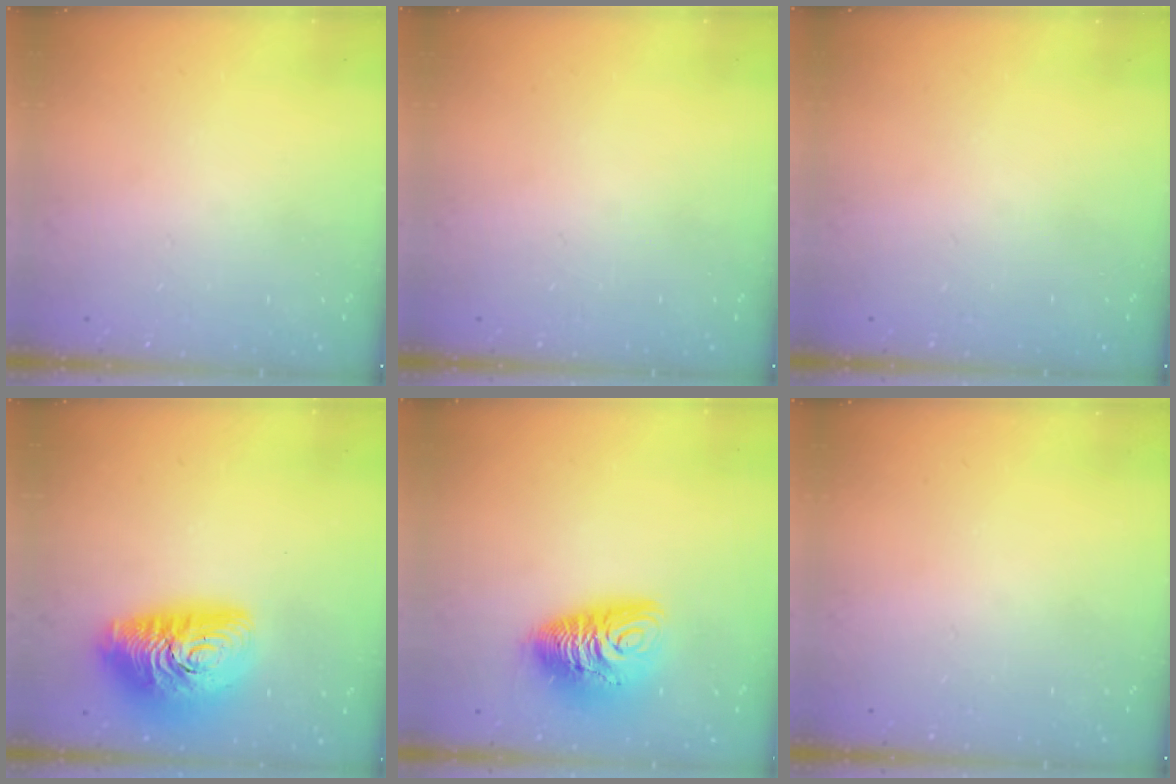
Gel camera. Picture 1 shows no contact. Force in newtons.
{"total": 0.0}
{"total": 0.0}
{"total": 18.1, "press": 18.1, "slide": 1.2}
{"total": 11.8, "press": 11.7, "slide": 1.2}
{"total": 0.0}